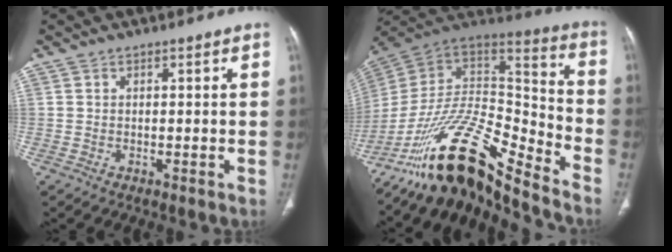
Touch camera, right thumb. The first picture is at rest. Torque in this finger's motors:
{"motor_torque": [3.52, 0.10, 1.49, -1.27, 0.65]}